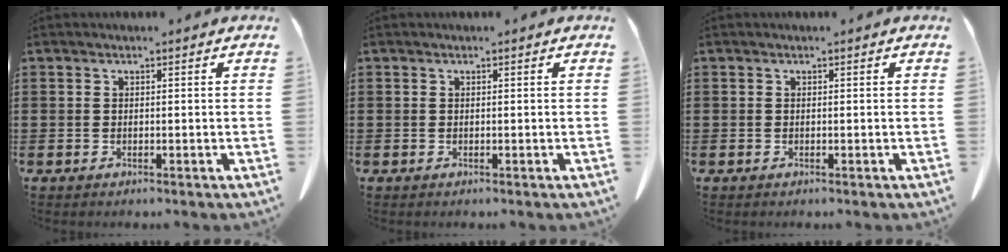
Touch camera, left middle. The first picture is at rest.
{"total": 0.0}
{"total": 0.0}